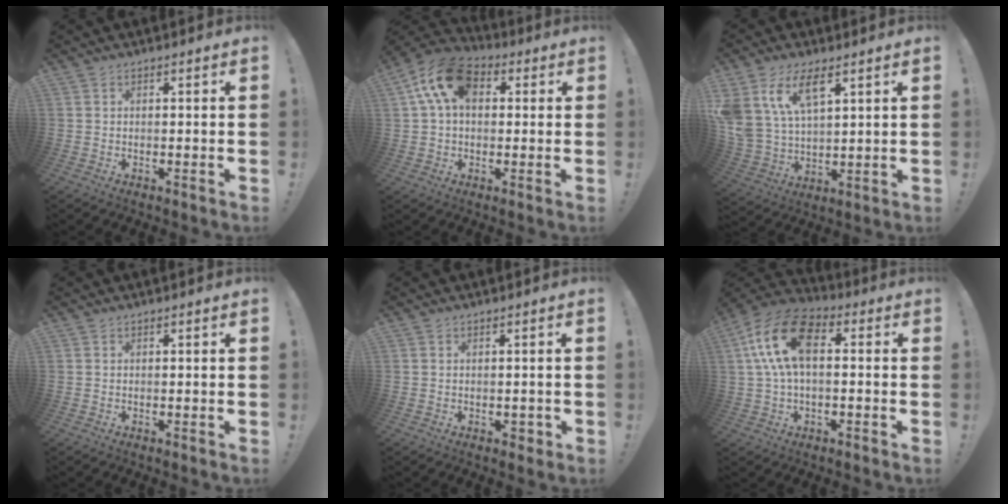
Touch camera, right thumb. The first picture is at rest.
{"total": 13.8, "force": [4.4, 8.8, 9.7], "torque": [-0.169, 0.004, 0.085]}
{"total": 12.9, "force": [7.7, 6.3, 8.2], "torque": [-0.183, -0.035, 0.142]}
{"total": 0.0}
{"total": 1.7, "force": [-0.1, 1.4, 0.9], "torque": [0.000, -0.002, -0.003]}
{"total": 16.7, "force": [3.1, 9.6, 13.3], "torque": [-0.252, 0.010, 0.056]}